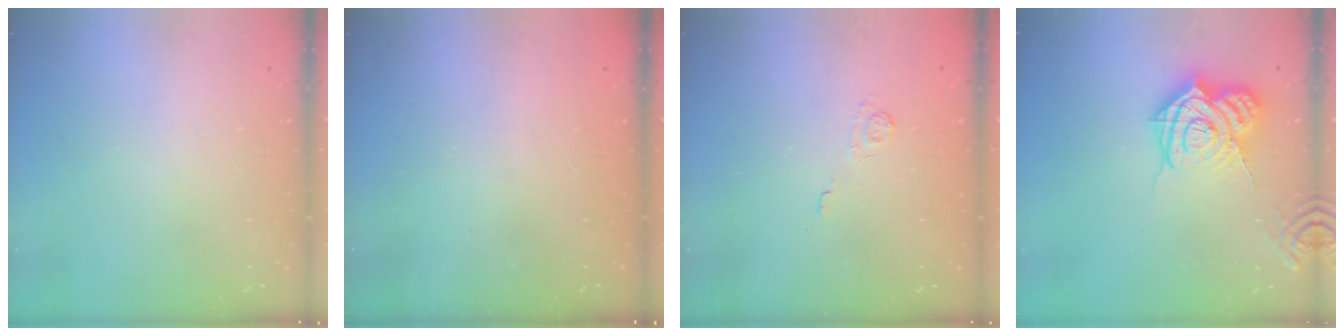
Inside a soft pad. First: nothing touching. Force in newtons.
{"total": 2.5, "press": 2.4, "slide": 0.8}
{"total": 2.0, "press": 1.5, "slide": 1.3}
{"total": 17.5, "press": 17.4, "slide": 1.9}